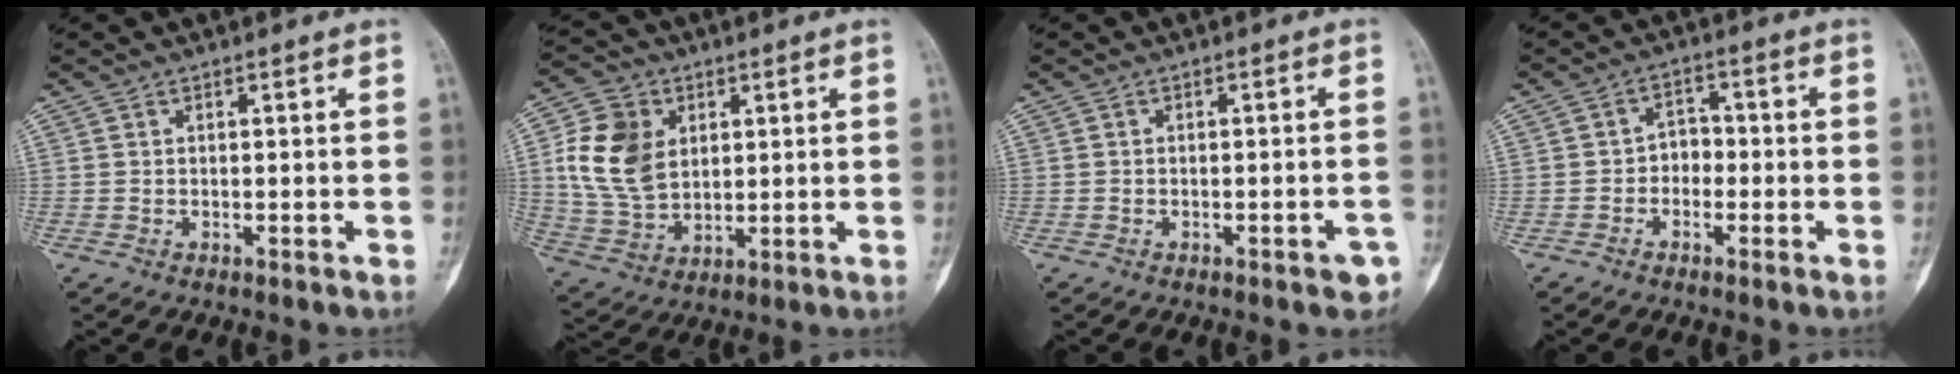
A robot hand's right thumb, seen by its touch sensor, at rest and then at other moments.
{"total": 13.2, "force": [3.1, 9.8, 8.2], "torque": [-0.134, -0.005, 0.063]}
{"total": 2.9, "force": [-1.8, 1.1, 2.1], "torque": [-0.013, 0.015, -0.018]}
{"total": 3.6, "force": [-1.1, 3.0, 1.8], "torque": [-0.001, 0.022, -0.028]}